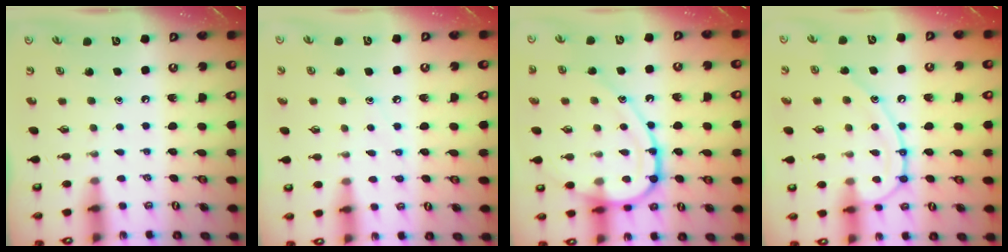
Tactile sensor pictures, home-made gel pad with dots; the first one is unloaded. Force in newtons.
{"total": 4.8, "press": 4.7, "slide": 0.6}
{"total": 16.0, "press": 16.0, "slide": 1.5}
{"total": 13.1, "press": 13.0, "slide": 1.4}